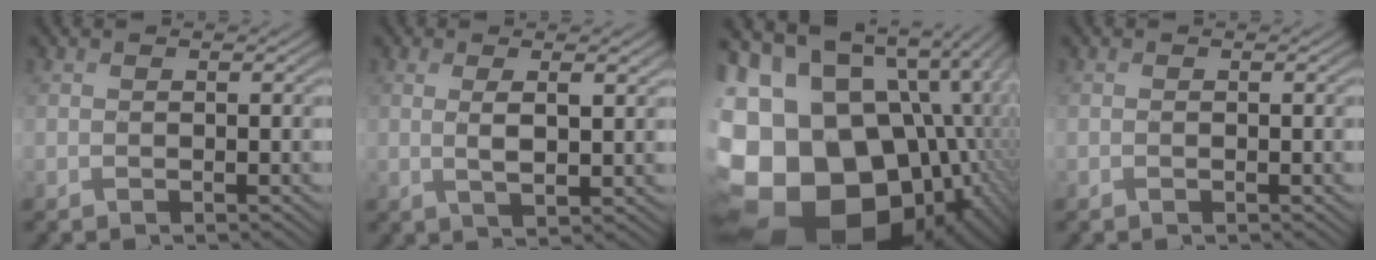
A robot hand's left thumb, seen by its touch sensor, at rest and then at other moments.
{"total": 3.8, "force": [1.2, 1.0, 3.5], "torque": [-0.072, -0.002, 0.025]}
{"total": 24.2, "force": [-3.4, 19.4, 14.1], "torque": [-0.284, -0.019, -0.065]}
{"total": 0.0}